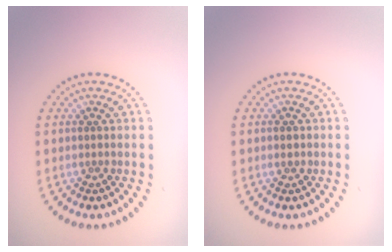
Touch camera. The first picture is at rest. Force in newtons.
{"total": 1.0, "press": 1.0, "slide": 0.0}